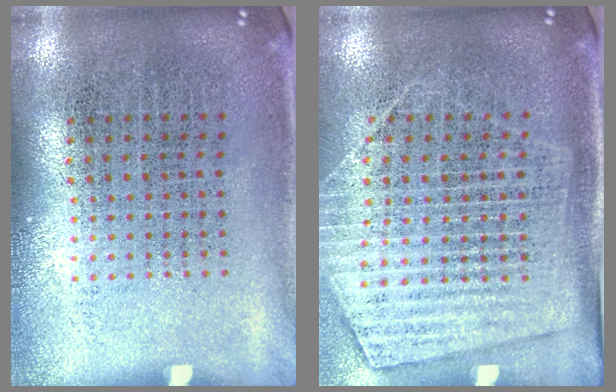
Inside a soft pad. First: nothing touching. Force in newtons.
{"total": 1.8, "press": 1.5, "slide": 1.0}